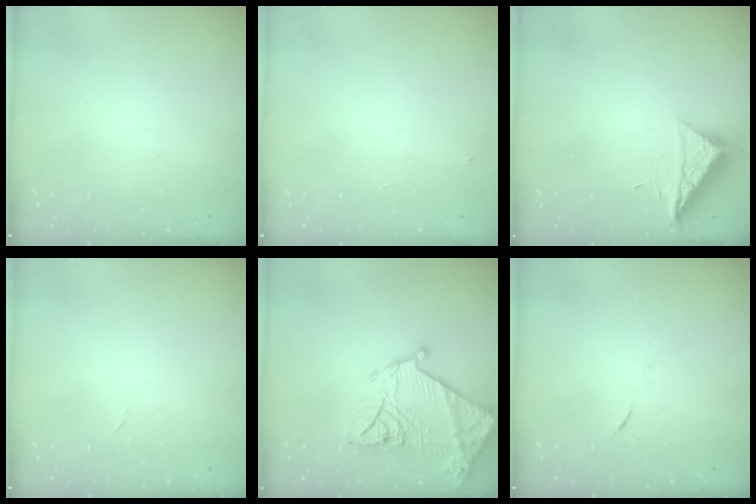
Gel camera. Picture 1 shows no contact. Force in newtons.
{"total": 3.0, "press": 2.9, "slide": 0.4}
{"total": 7.4, "press": 7.4, "slide": 0.3}
{"total": 2.4, "press": 2.4, "slide": 0.4}
{"total": 20.6, "press": 20.5, "slide": 1.8}
{"total": 4.3, "press": 4.1, "slide": 1.2}